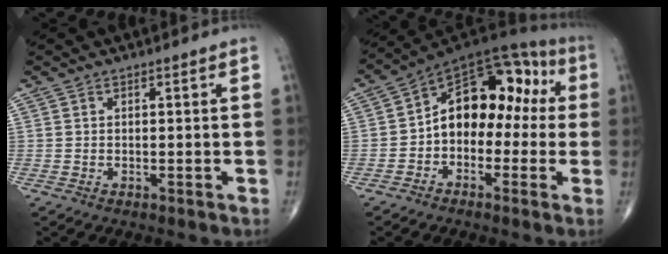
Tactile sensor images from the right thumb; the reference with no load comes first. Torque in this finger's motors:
{"motor_torque": [2.00, 2.18, 1.06, -0.61, 0.07]}